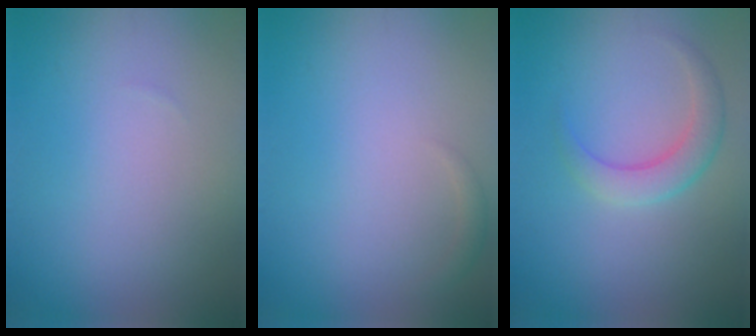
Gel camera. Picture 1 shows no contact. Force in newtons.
{"total": 0.7, "press": 0.7, "slide": 0.1}
{"total": 2.8, "press": 2.8, "slide": 0.1}